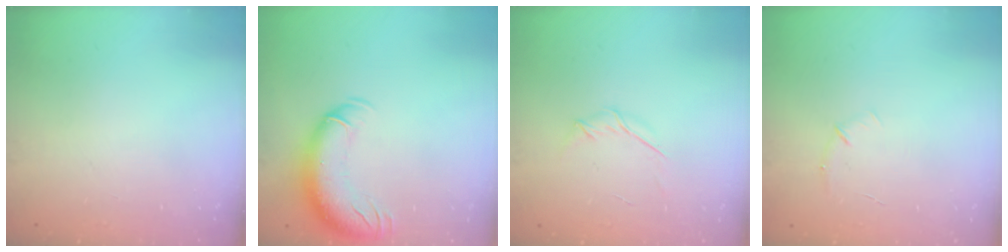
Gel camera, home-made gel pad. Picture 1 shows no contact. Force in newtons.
{"total": 13.1, "press": 12.8, "slide": 3.0}
{"total": 3.7, "press": 3.6, "slide": 0.9}
{"total": 4.6, "press": 4.4, "slide": 1.2}